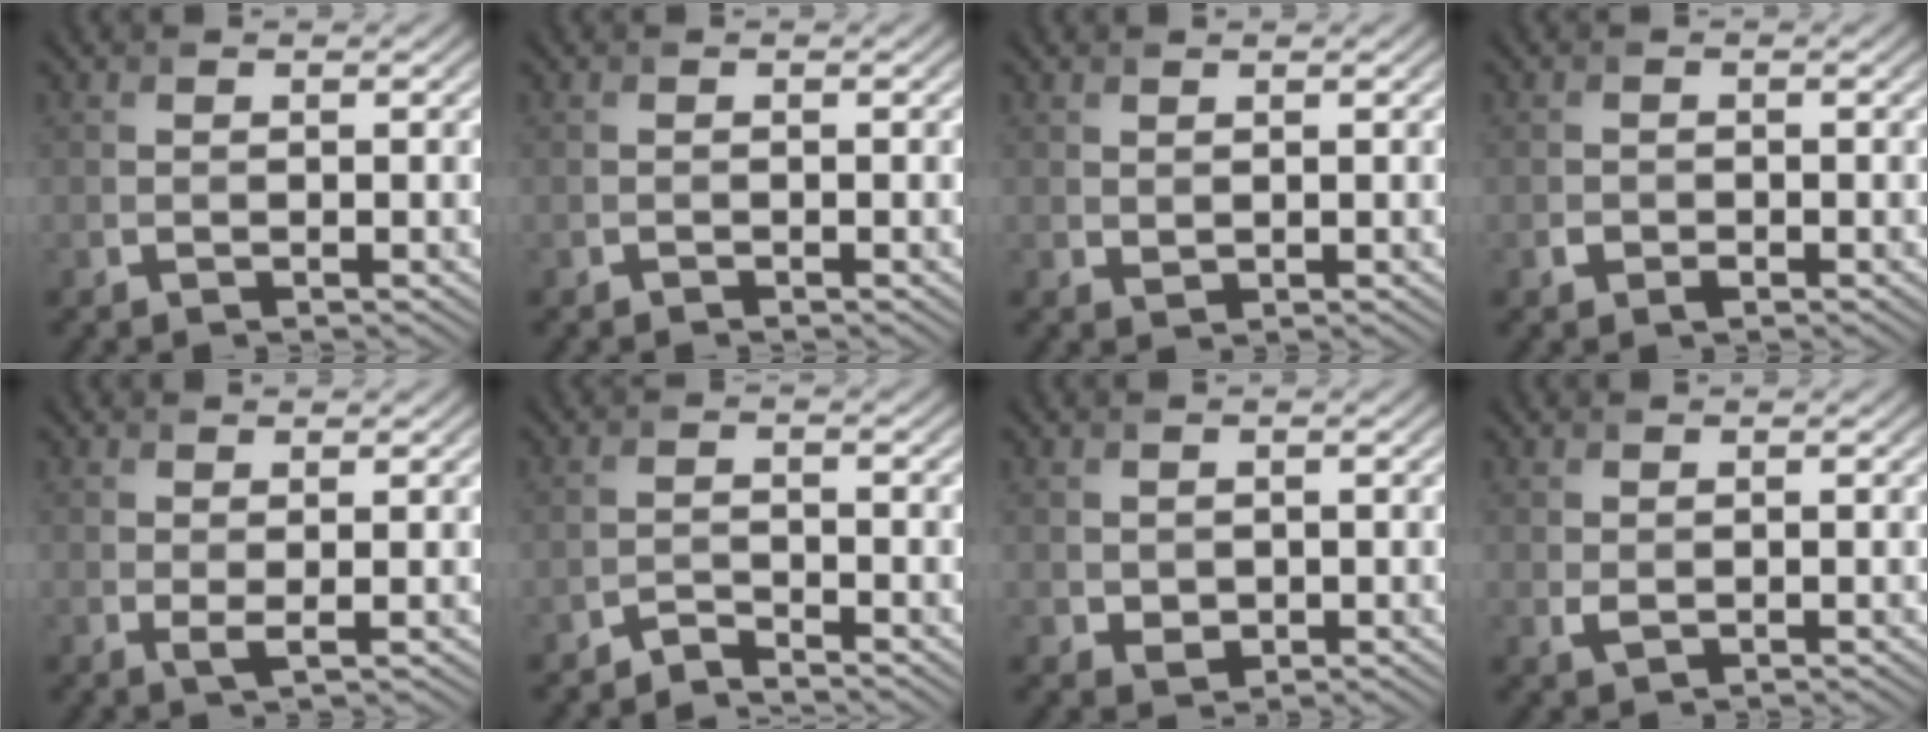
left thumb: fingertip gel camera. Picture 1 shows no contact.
{"total": 0.0}
{"total": 0.9, "force": [0.7, 0.4, 0.3], "torque": [-0.012, -0.003, 0.017]}
{"total": 1.2, "force": [-0.6, 0.9, 0.5], "torque": [-0.010, -0.004, -0.012]}
{"total": 1.3, "force": [0.5, 0.2, 1.2], "torque": [-0.027, -0.003, 0.010]}
{"total": 1.9, "force": [-1.9, 0.2, 0.3], "torque": [-0.005, 0.002, -0.044]}
{"total": 1.6, "force": [0.4, 1.4, 0.7], "torque": [-0.020, -0.007, 0.012]}
{"total": 1.0, "force": [0.3, 0.7, 0.7], "torque": [-0.020, -0.003, 0.010]}